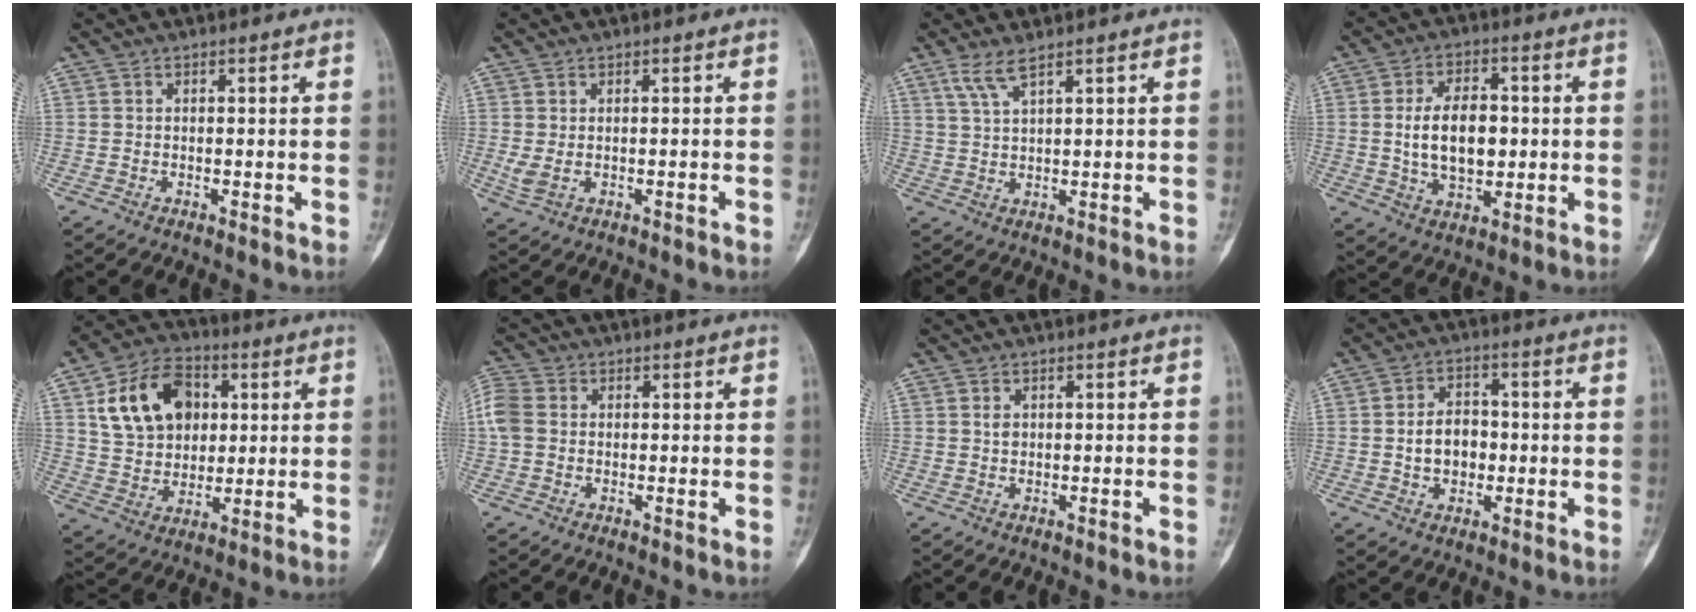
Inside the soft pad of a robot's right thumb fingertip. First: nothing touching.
{"total": 2.5, "force": [-0.4, 1.3, 2.1], "torque": [-0.053, 0.005, 0.002]}
{"total": 4.1, "force": [2.8, 0.7, 2.9], "torque": [-0.071, -0.007, 0.066]}
{"total": 11.6, "force": [0.2, 7.1, 9.2], "torque": [-0.141, 0.005, 0.009]}
{"total": 15.6, "force": [4.4, 11.6, 9.6], "torque": [-0.133, 0.003, 0.077]}
{"total": 5.4, "force": [0.1, 4.2, 3.3], "torque": [-0.087, 0.013, -0.005]}
{"total": 1.1, "force": [0.1, 0.7, 0.7], "torque": [-0.012, 0.001, 0.003]}
{"total": 7.5, "force": [-0.7, 5.5, 4.9], "torque": [-0.061, 0.017, -0.015]}